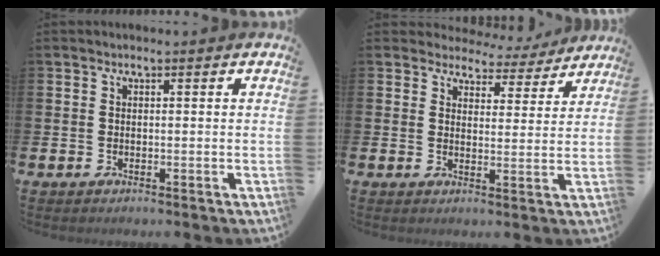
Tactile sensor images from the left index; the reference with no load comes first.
{"total": 4.0, "force": [3.7, 1.6, 0.3], "torque": [-0.016, -0.030, 0.059]}